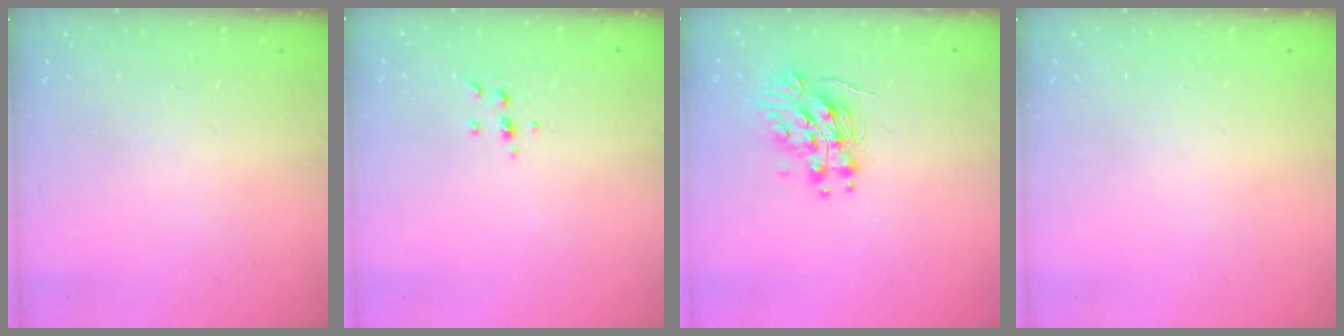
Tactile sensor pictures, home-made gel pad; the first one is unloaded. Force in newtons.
{"total": 3.6, "press": 3.5, "slide": 0.9}
{"total": 12.2, "press": 12.1, "slide": 1.2}
{"total": 0.0}